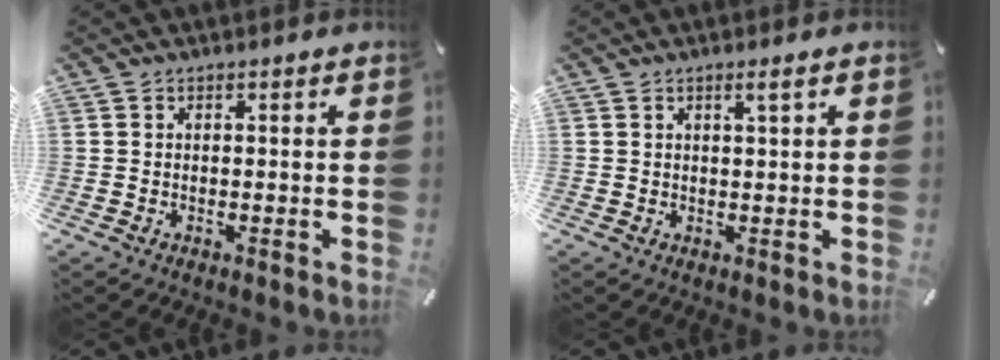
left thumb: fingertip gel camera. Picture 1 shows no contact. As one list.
[{"total": 2.2, "force": [1.3, 0.1, 1.8], "torque": [-0.037, 0.000, 0.020]}]